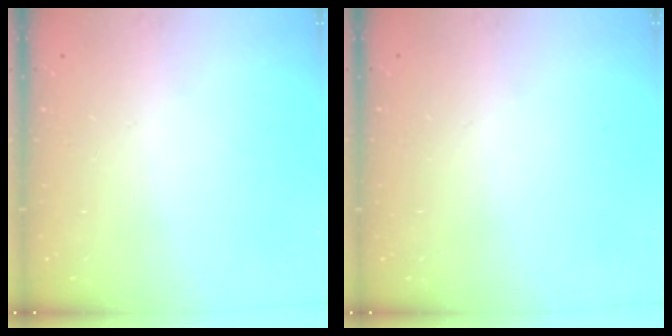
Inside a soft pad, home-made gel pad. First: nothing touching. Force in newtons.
{"total": 0.0}